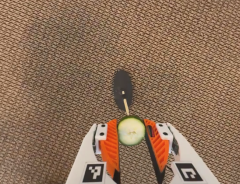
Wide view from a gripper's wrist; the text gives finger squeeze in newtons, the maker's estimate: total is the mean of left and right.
{"total": 6.9, "left": 7.0, "right": 6.9}